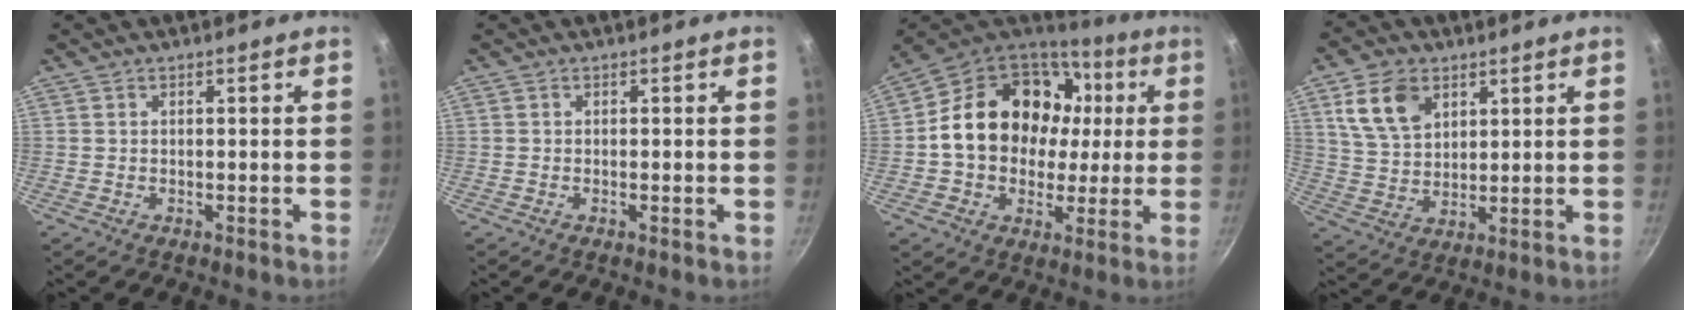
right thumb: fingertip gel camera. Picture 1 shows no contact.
{"total": 0.5, "force": [-0.2, 0.1, 0.5], "torque": [-0.009, 0.000, -0.005]}
{"total": 22.9, "force": [3.2, 17.9, 13.9], "torque": [-0.215, 0.034, 0.053]}
{"total": 10.6, "force": [4.8, 7.0, 6.2], "torque": [-0.099, -0.014, 0.096]}